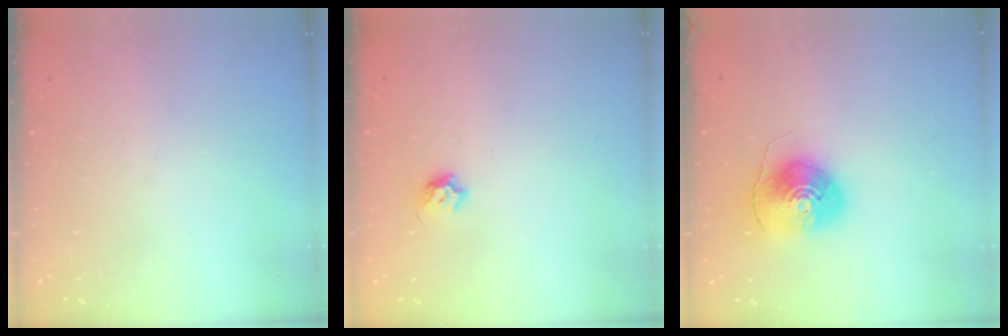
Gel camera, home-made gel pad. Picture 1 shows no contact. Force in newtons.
{"total": 5.2, "press": 5.1, "slide": 1.0}
{"total": 10.0, "press": 9.9, "slide": 1.4}